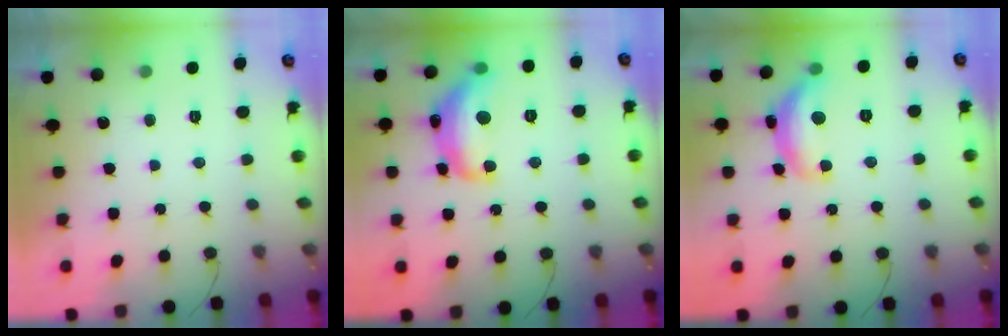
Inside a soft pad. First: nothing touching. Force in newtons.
{"total": 14.6, "press": 14.5, "slide": 0.8}
{"total": 13.4, "press": 13.3, "slide": 0.8}